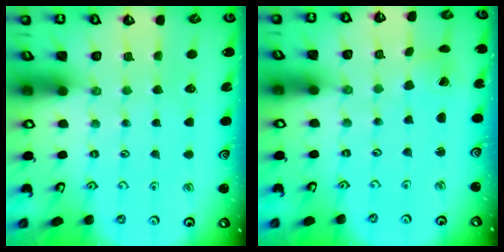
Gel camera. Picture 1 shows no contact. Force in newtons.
{"total": 0.7, "press": 0.7, "slide": 0.1}